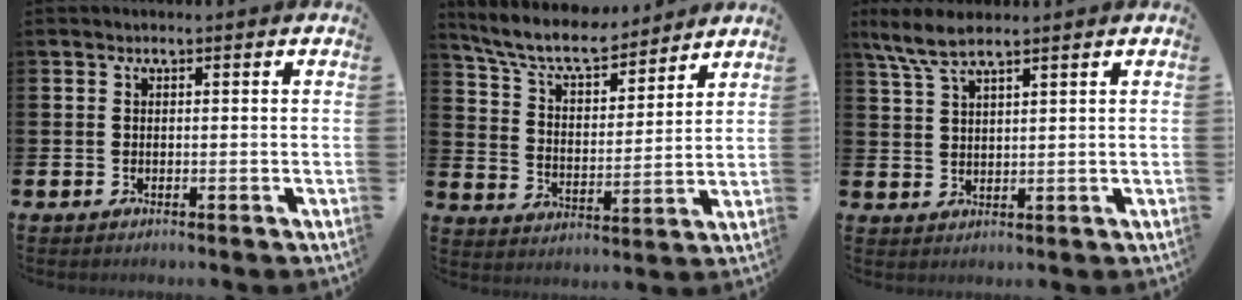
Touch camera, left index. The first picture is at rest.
{"total": 8.3, "force": [7.5, 2.2, 2.8], "torque": [-0.086, -0.044, 0.131]}
{"total": 5.6, "force": [4.5, 1.0, 3.1], "torque": [-0.070, -0.011, 0.082]}